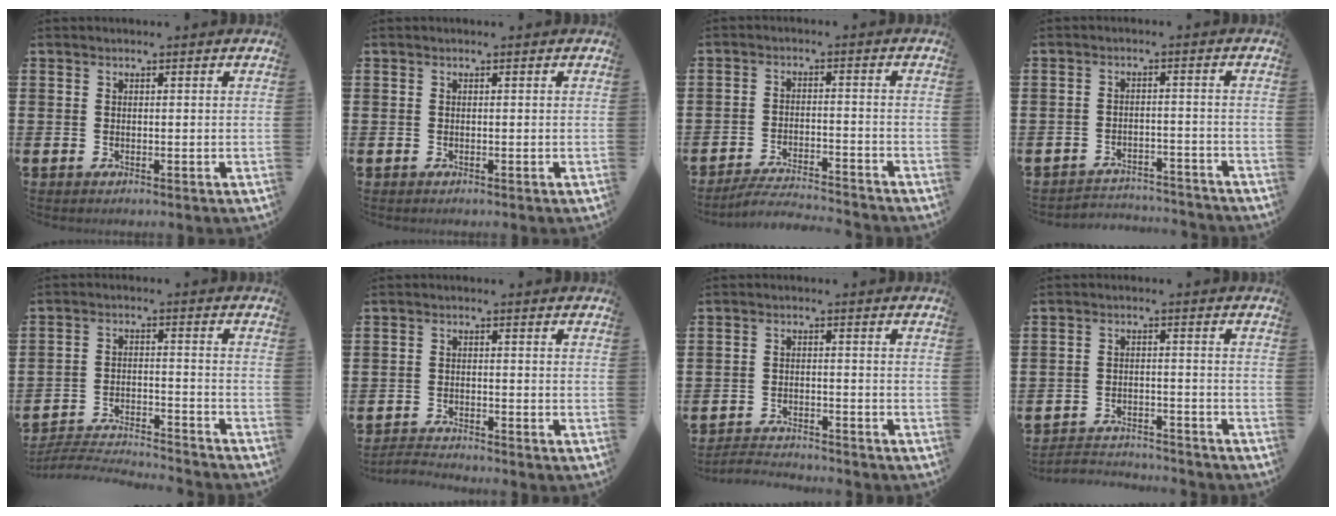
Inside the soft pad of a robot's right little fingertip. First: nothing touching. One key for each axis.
{"total": 0.0}
{"total": 3.6, "fx": -3.6, "fy": -0.1, "fz": 0.6, "tx": -0.012, "ty": 0.000, "tz": -0.073}
{"total": 2.9, "fx": -2.9, "fy": 0.2, "fz": -0.2, "tx": -0.006, "ty": 0.003, "tz": -0.063}
{"total": 3.9, "fx": -3.9, "fy": 0.0, "fz": 0.5, "tx": -0.013, "ty": -0.004, "tz": -0.081}
{"total": 2.0, "fx": -2.0, "fy": -0.1, "fz": 0.0, "tx": -0.004, "ty": 0.001, "tz": -0.042}
{"total": 2.5, "fx": -2.5, "fy": 0.0, "fz": -0.1, "tx": -0.005, "ty": 0.002, "tz": -0.055}
{"total": 2.8, "fx": -2.8, "fy": 0.3, "fz": -0.1, "tx": -0.007, "ty": 0.003, "tz": -0.062}